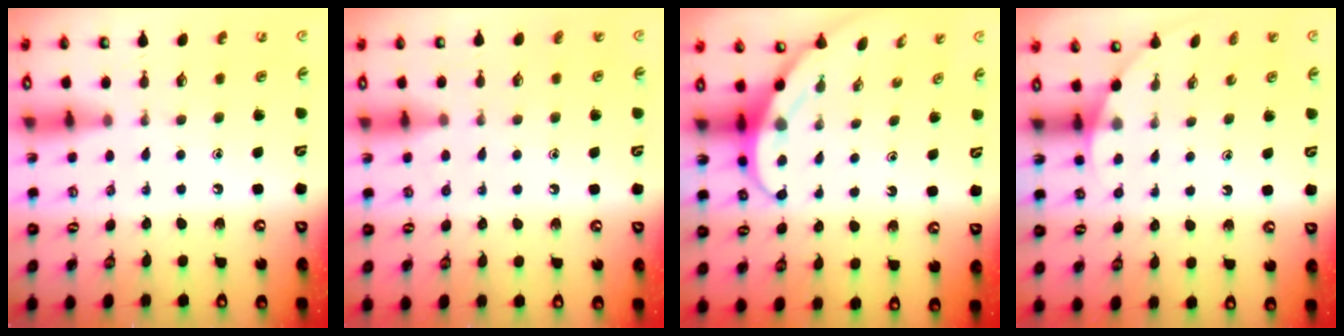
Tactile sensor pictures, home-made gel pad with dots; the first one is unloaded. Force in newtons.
{"total": 2.6, "press": 2.6, "slide": 0.3}
{"total": 4.1, "press": 4.1, "slide": 0.3}
{"total": 1.8, "press": 1.8, "slide": 0.1}